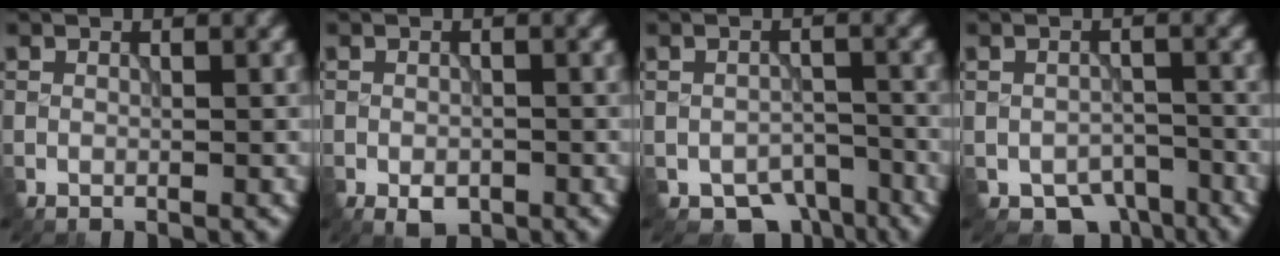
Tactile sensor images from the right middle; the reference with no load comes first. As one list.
[{"total": 1.8, "force": [-1.0, 1.1, 1.1], "torque": [-0.019, -0.008, -0.014]}, {"total": 4.5, "force": [-3.4, 2.5, 1.6], "torque": [-0.014, -0.020, -0.046]}, {"total": 4.1, "force": [-2.9, 2.4, 1.5], "torque": [-0.014, -0.018, -0.039]}]